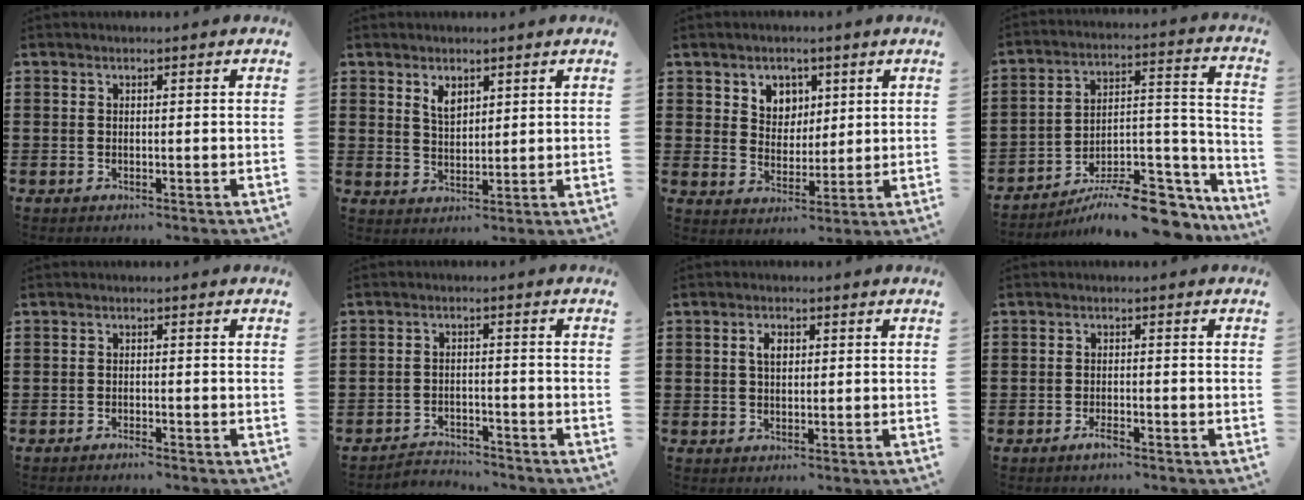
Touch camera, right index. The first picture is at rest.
{"total": 3.2, "force": [2.1, 1.7, 1.7], "torque": [-0.031, 0.002, 0.036]}
{"total": 4.6, "force": [2.5, 3.8, 0.5], "torque": [-0.025, 0.008, 0.042]}
{"total": 11.6, "force": [-9.6, 3.3, 5.7], "torque": [-0.068, 0.048, -0.169]}
{"total": 0.9, "force": [-0.9, 0.0, 0.2], "torque": [-0.008, -0.003, -0.017]}
{"total": 3.0, "force": [-3.0, 0.5, -0.2], "torque": [-0.007, 0.000, -0.066]}
{"total": 2.5, "force": [0.6, 1.3, 2.0], "torque": [-0.042, 0.009, 0.009]}
{"total": 1.8, "force": [-1.3, 0.5, 1.2], "torque": [-0.023, -0.002, -0.023]}